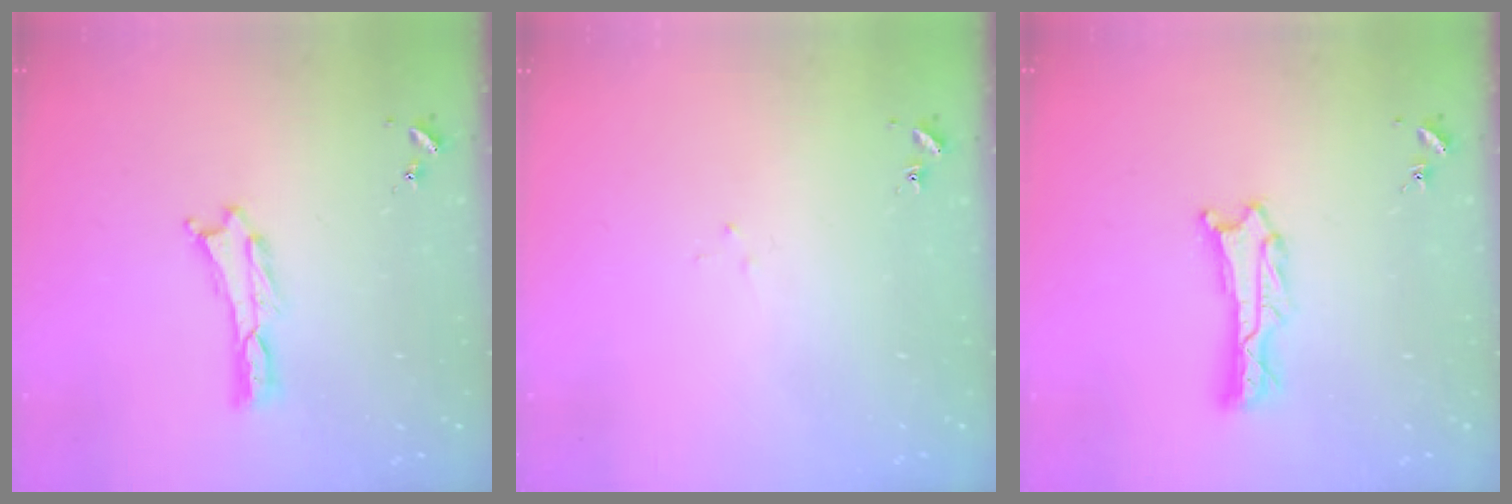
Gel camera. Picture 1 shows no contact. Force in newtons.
{"total": 1.8, "press": 1.8, "slide": 0.1}
{"total": 1.2, "press": 1.2, "slide": 0.1}